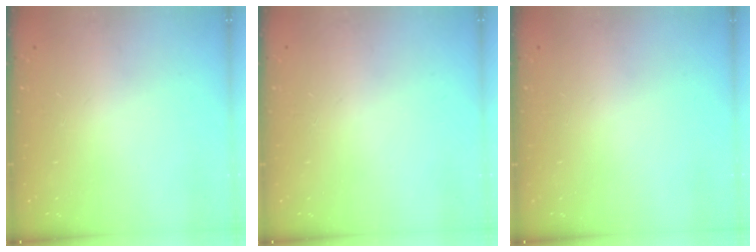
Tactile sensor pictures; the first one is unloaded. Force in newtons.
{"total": 0.0}
{"total": 0.0}